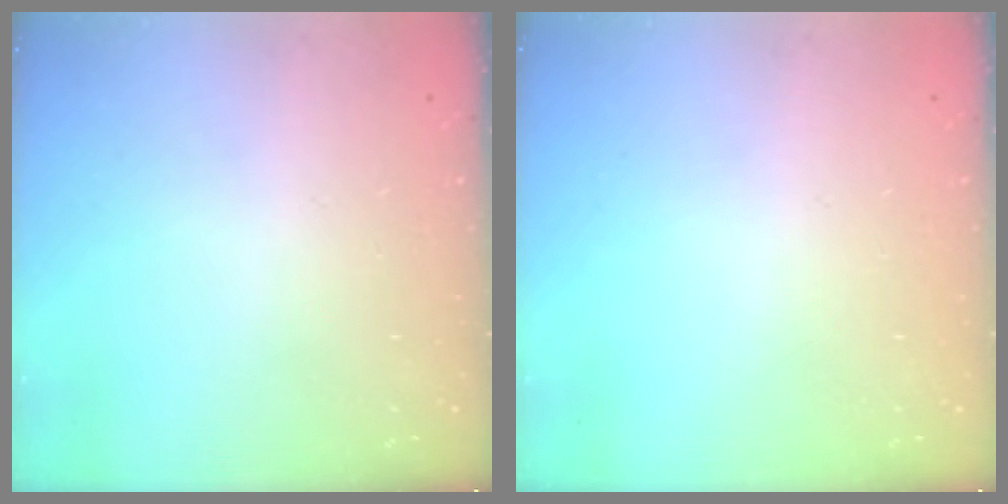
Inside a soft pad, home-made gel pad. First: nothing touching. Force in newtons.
{"total": 0.0}